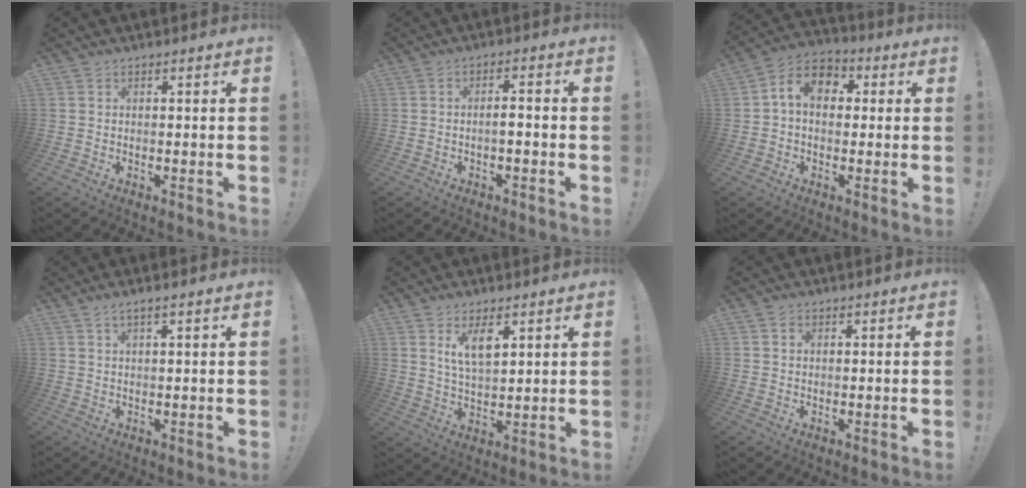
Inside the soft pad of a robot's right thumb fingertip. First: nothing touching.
{"total": 3.0, "force": [-1.4, 0.6, 2.6], "torque": [-0.045, 0.006, -0.024]}
{"total": 9.6, "force": [2.0, 6.9, 6.3], "torque": [-0.112, 0.018, 0.043]}
{"total": 2.3, "force": [1.3, -0.2, 1.9], "torque": [-0.043, -0.001, 0.023]}
{"total": 7.9, "force": [4.6, 3.6, 5.3], "torque": [-0.097, -0.015, 0.083]}
{"total": 1.0, "force": [0.6, 0.8, 0.4], "torque": [-0.004, 0.000, 0.010]}